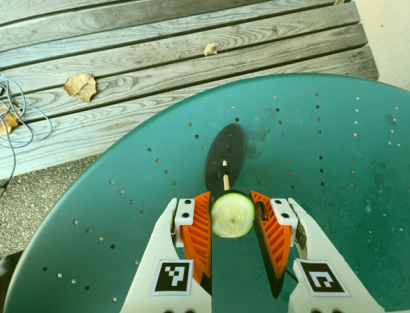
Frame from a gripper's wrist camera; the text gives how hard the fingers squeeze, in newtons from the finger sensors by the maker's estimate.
{"total": 12.9, "left": 13.3, "right": 12.6}